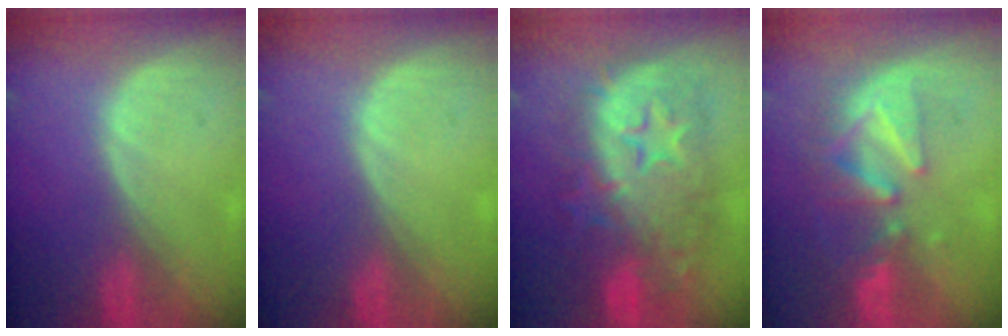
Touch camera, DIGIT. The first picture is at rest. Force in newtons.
{"total": 0.0}
{"total": 12.5, "press": 12.5, "slide": 1.1}
{"total": 8.4, "press": 7.8, "slide": 3.2}